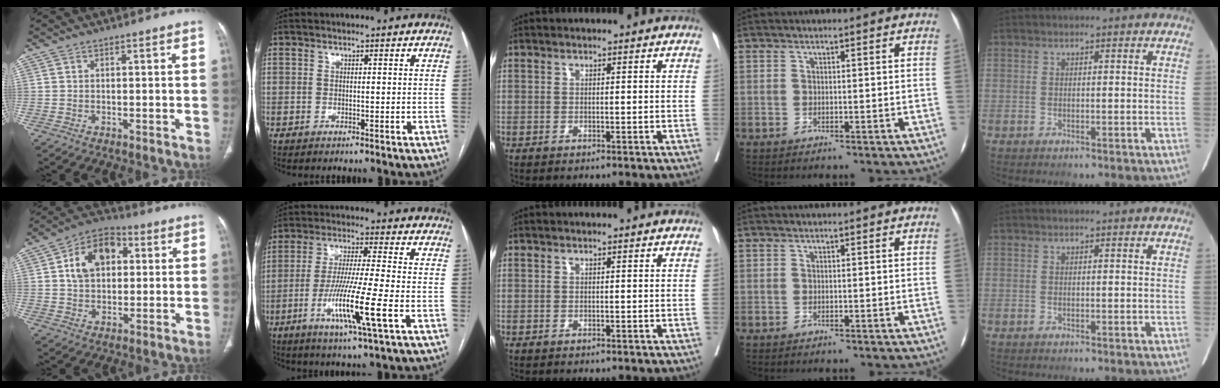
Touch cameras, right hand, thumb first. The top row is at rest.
{"thumb": {"total": 11.9, "force": [2.7, 8.3, 8.1], "torque": [-0.111, 0.012, 0.035]}, "index": {"total": 12.3, "force": [-4.2, -0.5, 11.5], "torque": [-0.224, -0.022, -0.082]}}